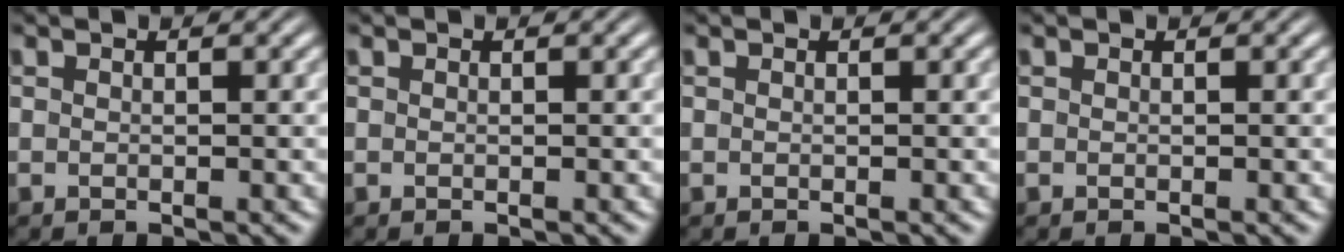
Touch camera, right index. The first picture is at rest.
{"total": 0.0}
{"total": 0.0}
{"total": 0.0}